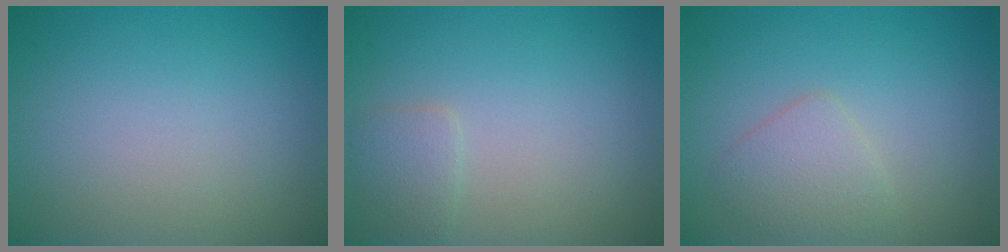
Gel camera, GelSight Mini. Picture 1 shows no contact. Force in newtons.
{"total": 1.5, "press": 1.5, "slide": 0.0}
{"total": 2.2, "press": 2.2, "slide": 0.2}